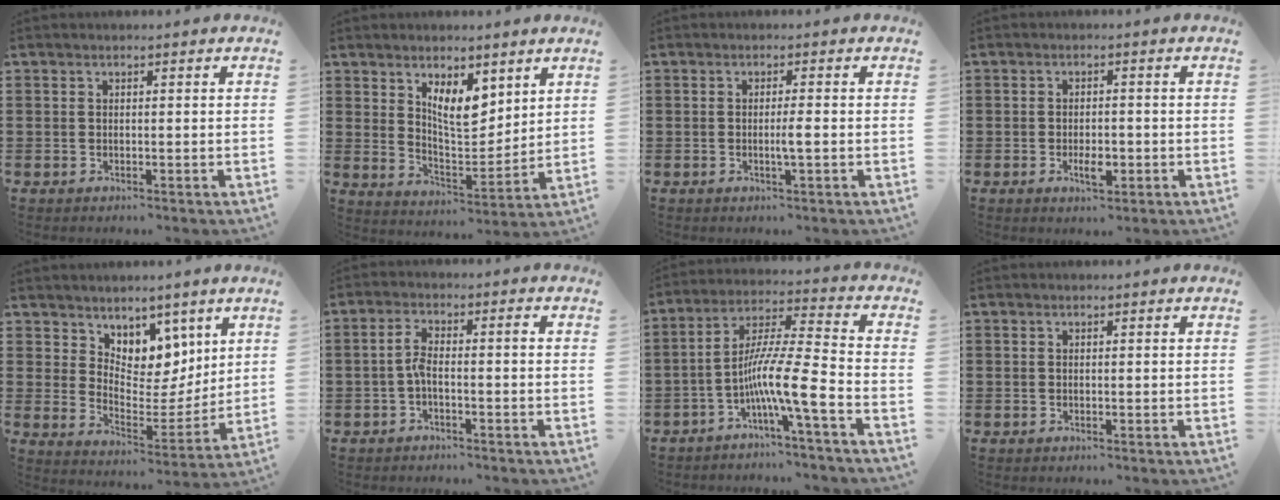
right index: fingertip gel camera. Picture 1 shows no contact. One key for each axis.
{"total": 7.6, "fx": 4.8, "fy": 3.4, "fz": 4.8, "tx": -0.092, "ty": -0.016, "tz": 0.085}
{"total": 2.2, "fx": -0.4, "fy": -0.1, "fz": 2.1, "tx": -0.043, "ty": -0.008, "tz": -0.012}
{"total": 3.5, "fx": -1.2, "fy": 1.5, "fz": 2.9, "tx": -0.051, "ty": 0.002, "tz": -0.019}
{"total": 7.0, "fx": 5.3, "fy": 4.5, "fz": -0.1, "tx": -0.030, "ty": -0.057, "tz": 0.098}
{"total": 3.5, "fx": -1.0, "fy": 0.9, "fz": 3.2, "tx": -0.066, "ty": 0.004, "tz": -0.024}
{"total": 10.3, "fx": -4.7, "fy": 0.1, "fz": 9.1, "tx": -0.179, "ty": -0.021, "tz": -0.093}
{"total": 0.0}